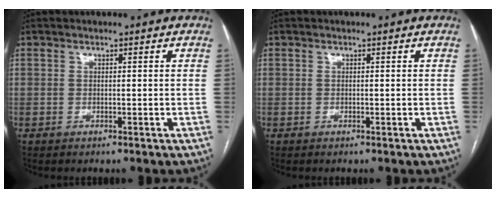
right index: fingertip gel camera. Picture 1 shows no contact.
{"total": 0.0}